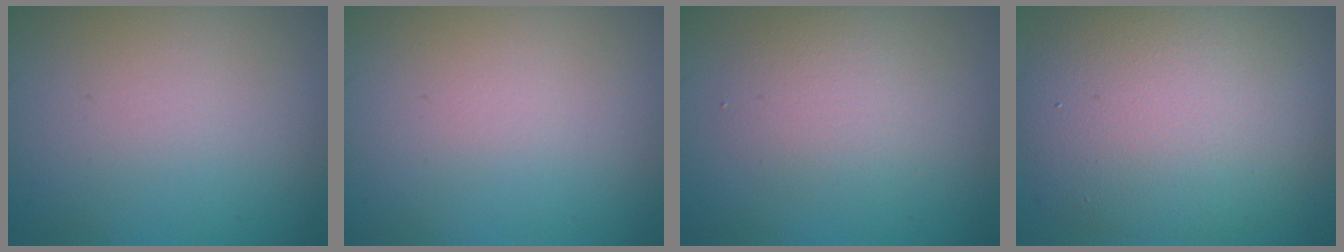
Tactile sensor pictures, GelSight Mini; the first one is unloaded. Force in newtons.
{"total": 0.0}
{"total": 2.7, "press": 2.7, "slide": 0.1}
{"total": 10.7, "press": 10.7, "slide": 0.5}